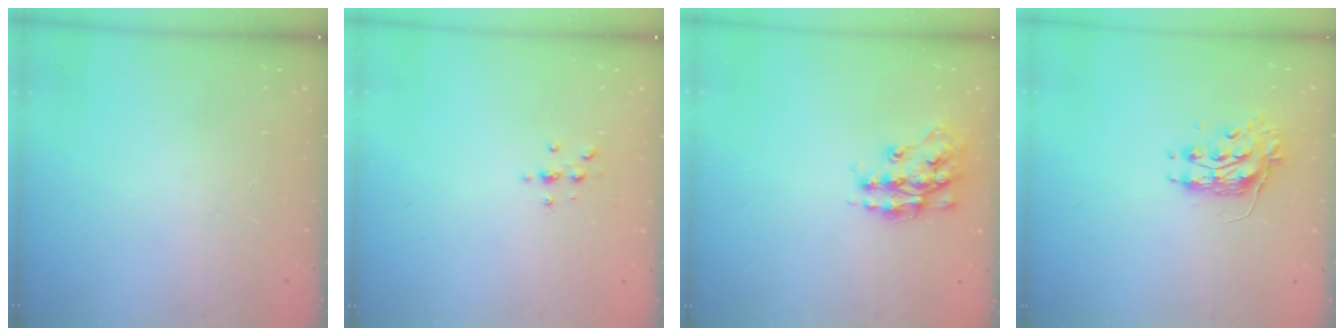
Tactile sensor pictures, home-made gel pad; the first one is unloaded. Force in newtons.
{"total": 2.2, "press": 2.1, "slide": 0.2}
{"total": 14.2, "press": 14.2, "slide": 0.9}
{"total": 8.7, "press": 8.7, "slide": 0.4}